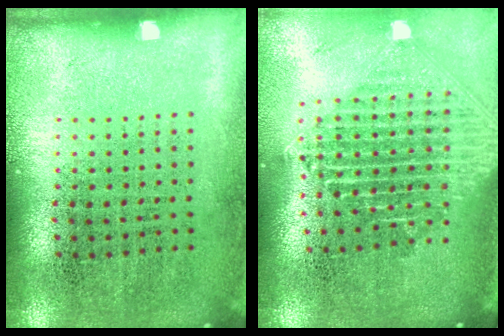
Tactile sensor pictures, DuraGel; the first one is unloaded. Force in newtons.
{"total": 2.4, "press": 1.9, "slide": 1.5}